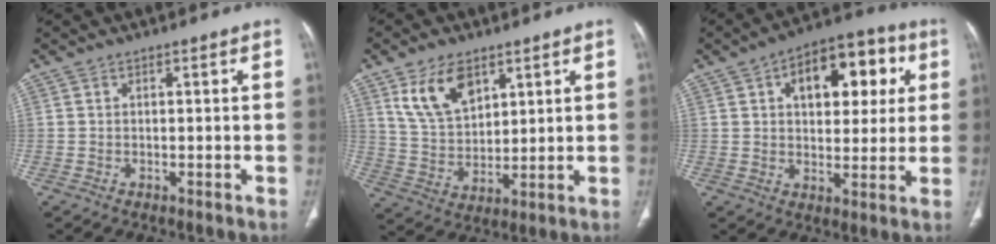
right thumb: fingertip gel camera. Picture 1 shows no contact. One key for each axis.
{"total": 10.7, "fx": 5.9, "fy": 6.1, "fz": 6.5, "tx": -0.103, "ty": -0.028, "tz": 0.123}
{"total": 16.3, "fx": 5.3, "fy": 9.1, "fz": 12.3, "tx": -0.120, "ty": 0.011, "tz": 0.074}